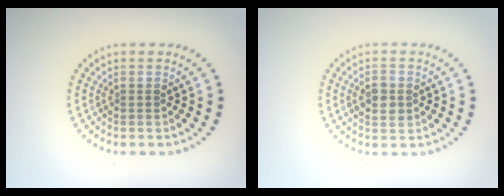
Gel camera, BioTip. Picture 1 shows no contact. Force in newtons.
{"total": 2.7, "press": 2.7, "slide": 0.0}